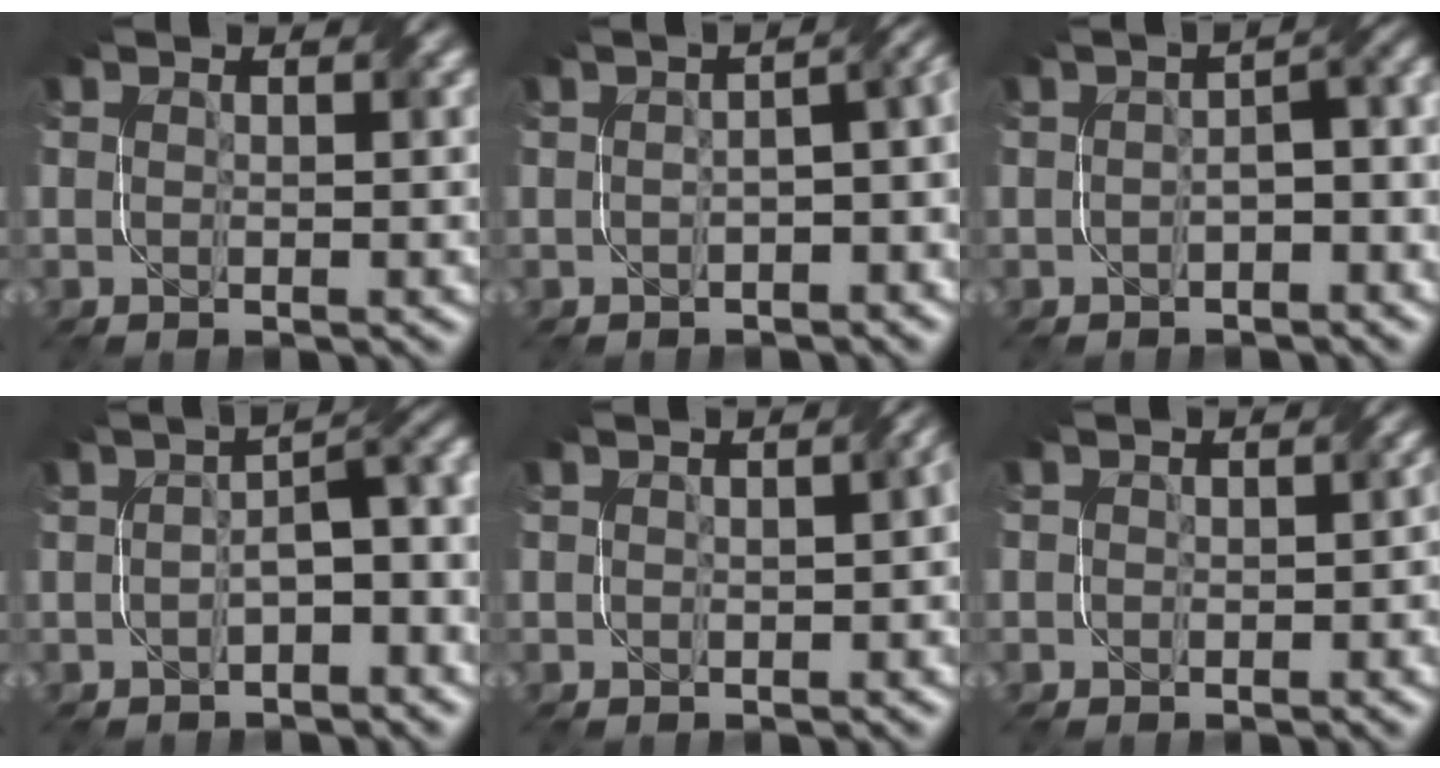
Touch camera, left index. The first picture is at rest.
{"total": 6.2, "force": [-0.8, 3.1, 5.3], "torque": [-0.034, 0.006, -0.017]}
{"total": 3.9, "force": [-1.2, 1.5, 3.4], "torque": [-0.043, 0.008, -0.018]}
{"total": 5.1, "force": [-1.3, 2.0, 4.5], "torque": [-0.060, 0.012, -0.023]}
{"total": 2.9, "force": [0.0, 1.6, 2.4], "torque": [-0.013, 0.002, 0.005]}
{"total": 2.6, "force": [-0.1, 2.0, 1.7], "torque": [-0.007, -0.002, -0.006]}